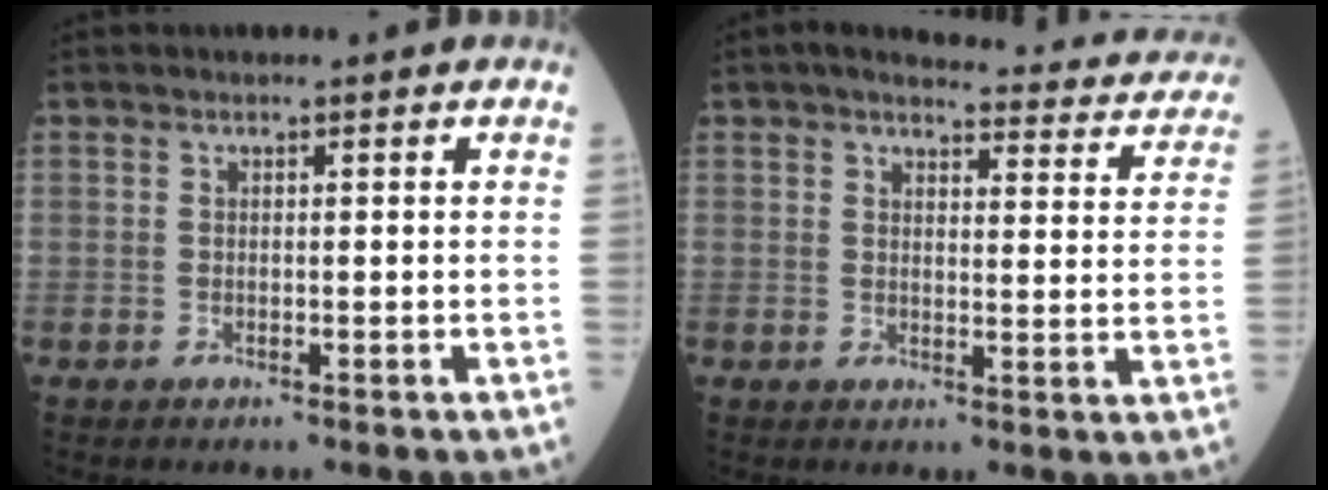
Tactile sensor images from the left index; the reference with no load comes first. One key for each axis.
{"total": 17.5, "fx": 16.5, "fy": 3.4, "fz": 4.9, "tx": -0.033, "ty": -0.030, "tz": 0.172}